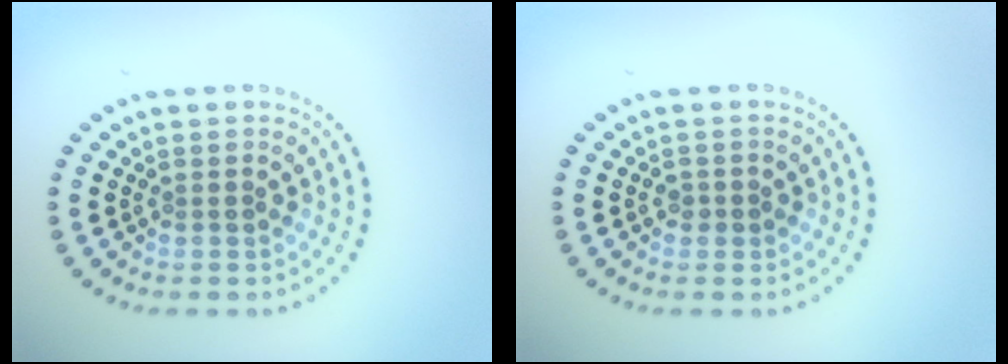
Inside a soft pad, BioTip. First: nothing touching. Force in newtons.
{"total": 0.8, "press": 0.7, "slide": 0.2}